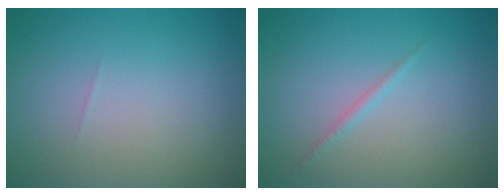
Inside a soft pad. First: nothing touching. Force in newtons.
{"total": 0.7, "press": 0.7, "slide": 0.0}